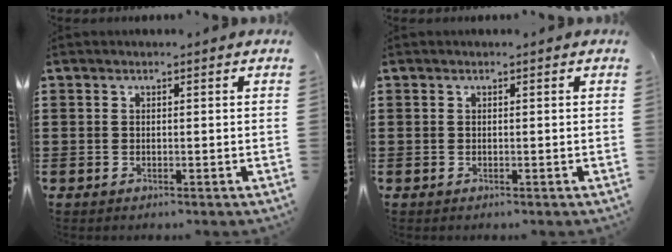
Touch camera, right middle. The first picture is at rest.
{"total": 0.0}